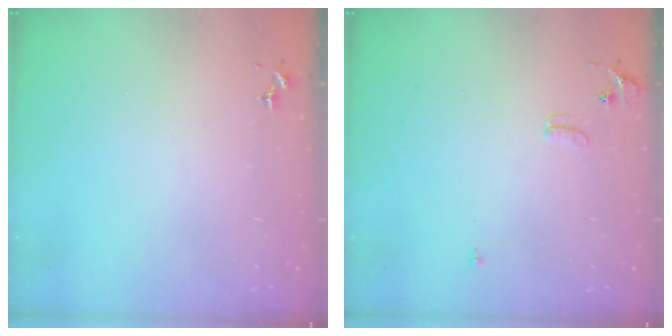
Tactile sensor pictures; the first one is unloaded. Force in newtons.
{"total": 6.1, "press": 6.0, "slide": 0.9}